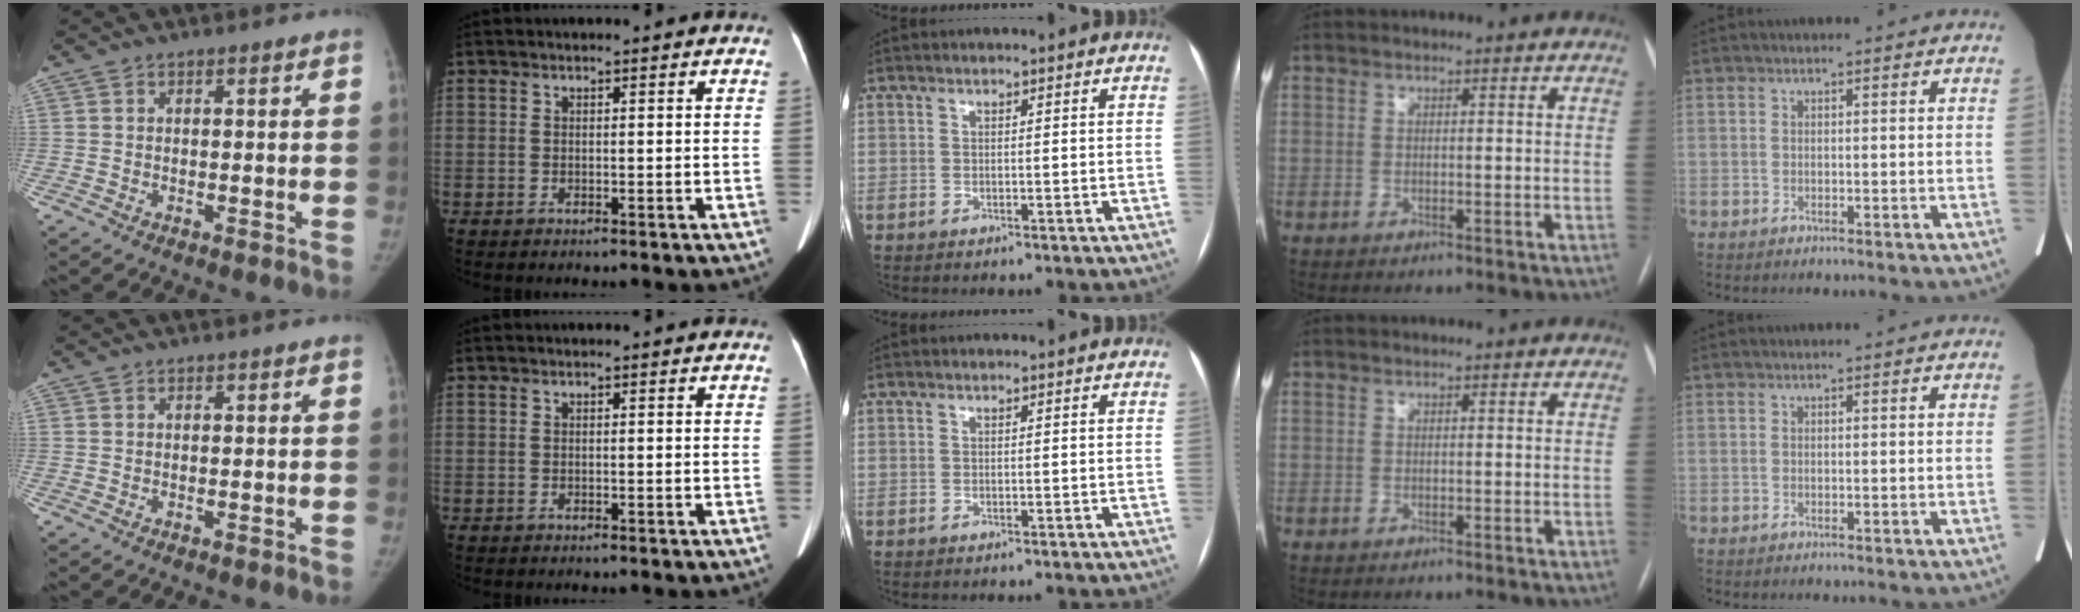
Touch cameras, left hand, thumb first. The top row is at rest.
{}